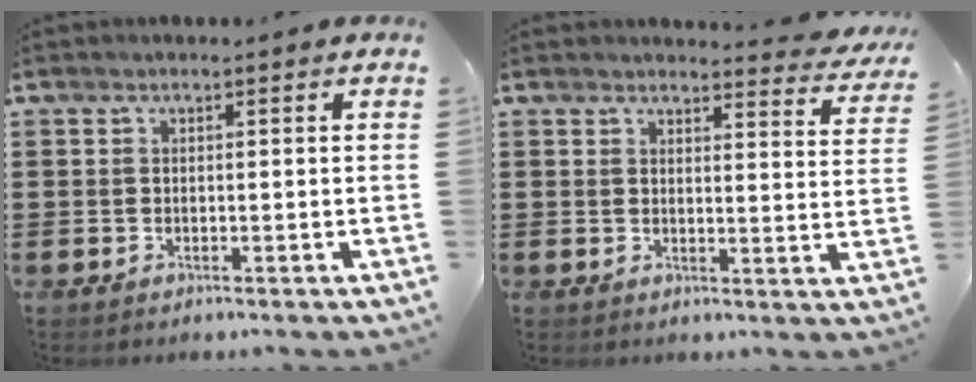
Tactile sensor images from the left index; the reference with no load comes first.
{"total": 3.4, "force": [3.3, 0.3, 0.8], "torque": [-0.013, -0.019, 0.057]}